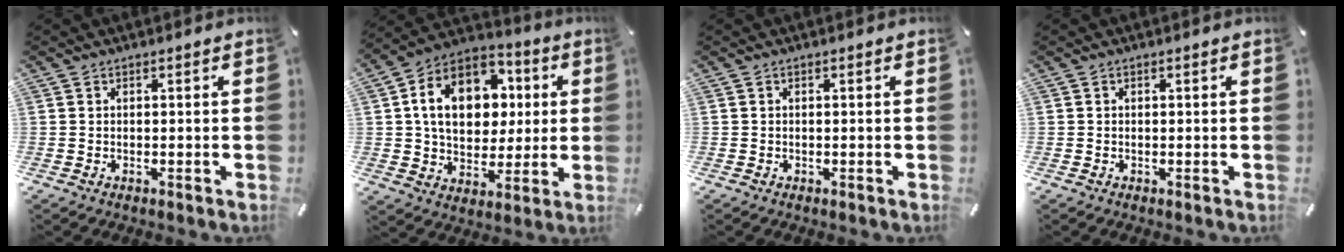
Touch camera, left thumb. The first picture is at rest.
{"total": 16.4, "force": [3.4, 12.5, 10.0], "torque": [-0.172, 0.001, 0.065]}
{"total": 0.0}
{"total": 0.0}